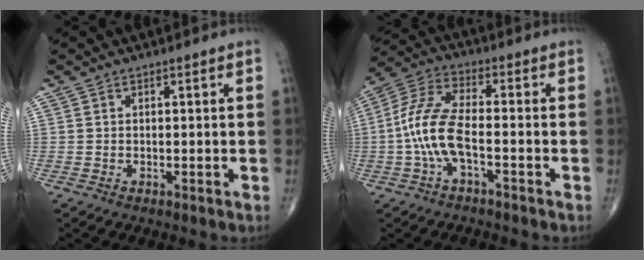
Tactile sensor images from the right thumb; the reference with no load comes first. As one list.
[{"total": 10.3, "force": [-2.5, 3.9, 9.2], "torque": [-0.211, 0.037, -0.053]}]